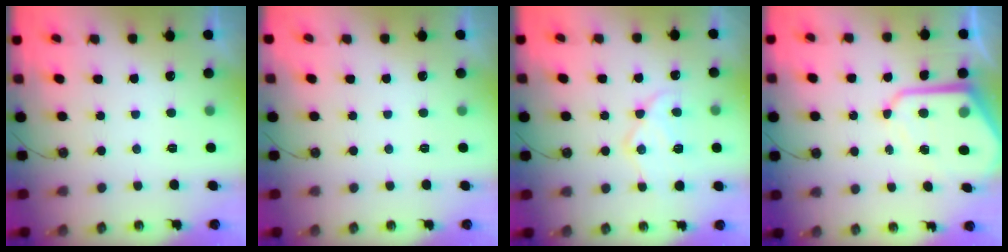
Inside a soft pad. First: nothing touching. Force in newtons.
{"total": 0.0}
{"total": 13.9, "press": 13.8, "slide": 1.0}
{"total": 10.8, "press": 10.8, "slide": 1.0}